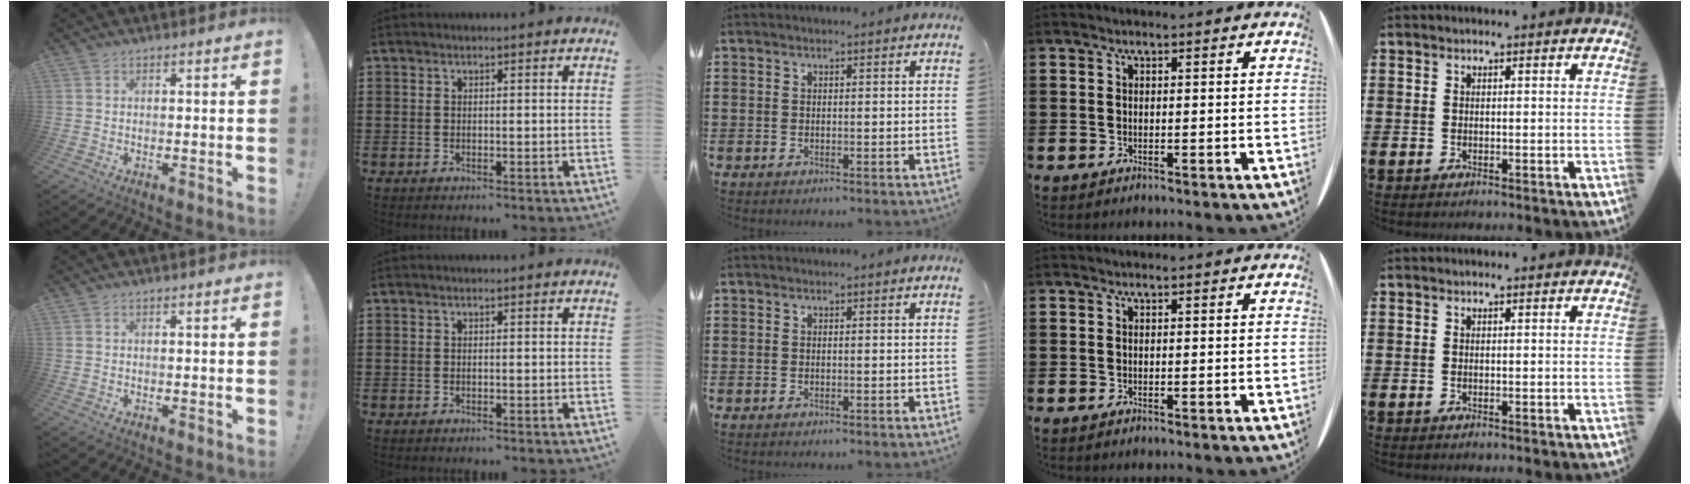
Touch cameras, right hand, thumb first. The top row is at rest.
{}